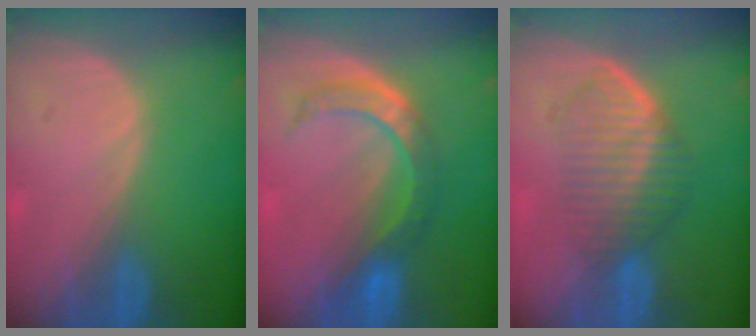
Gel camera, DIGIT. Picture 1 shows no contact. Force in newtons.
{"total": 6.1, "press": 6.0, "slide": 1.1}
{"total": 6.8, "press": 6.1, "slide": 3.1}